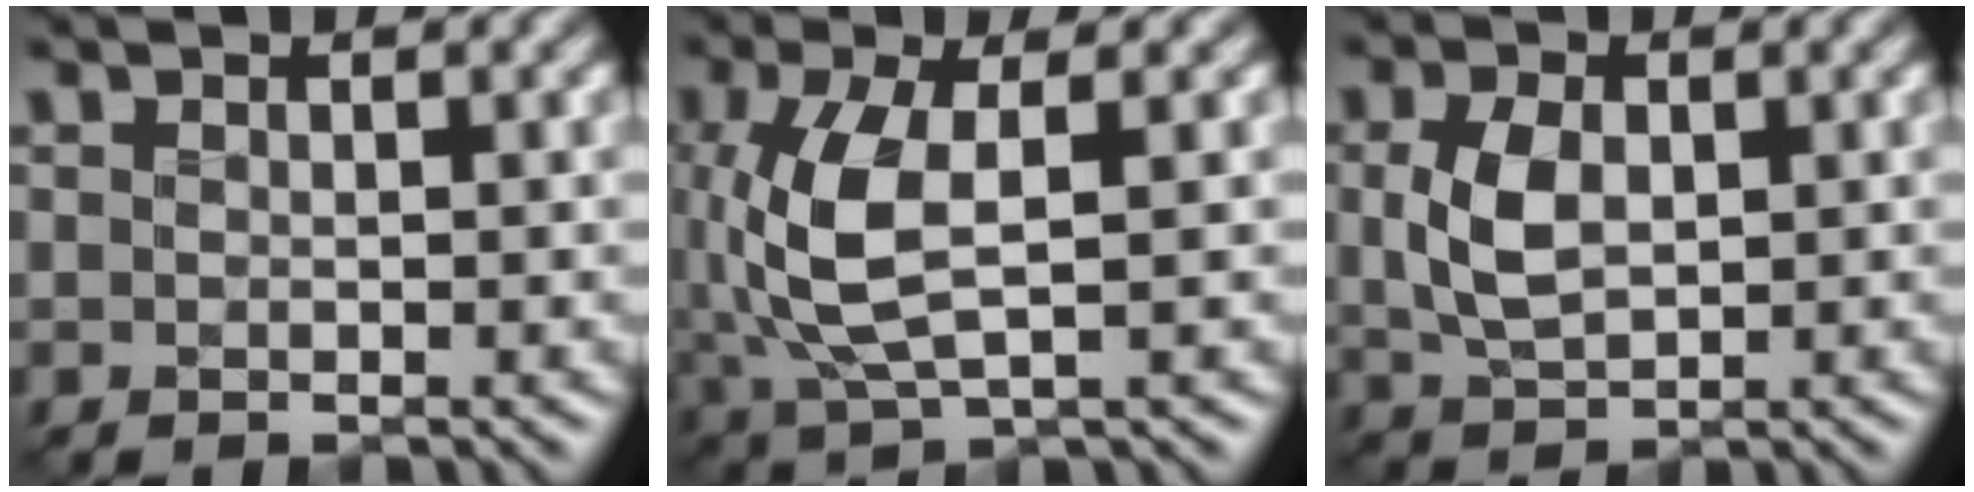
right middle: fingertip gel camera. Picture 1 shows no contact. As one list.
[{"total": 6.1, "force": [-0.2, 2.4, 5.6], "torque": [-0.140, -0.003, -0.001]}, {"total": 3.9, "force": [-0.1, 2.4, 3.1], "torque": [-0.074, -0.001, -0.001]}]